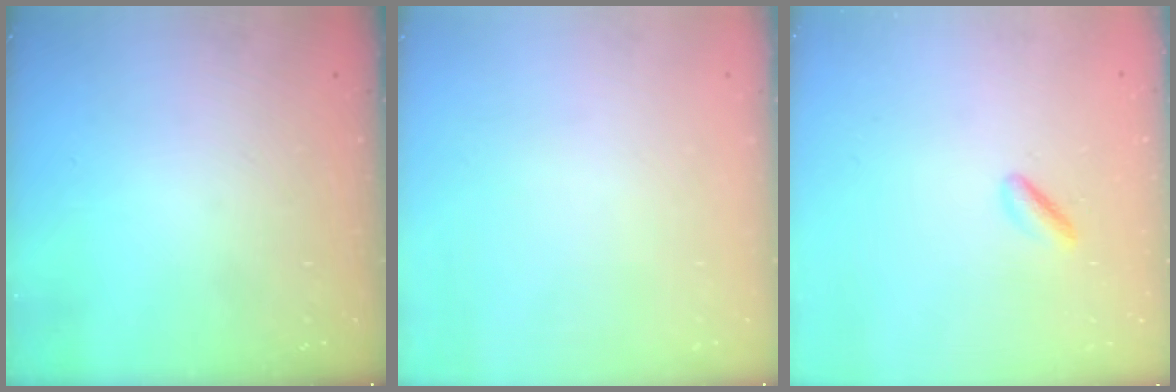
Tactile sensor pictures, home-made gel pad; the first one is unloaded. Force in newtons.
{"total": 0.0}
{"total": 3.0, "press": 2.9, "slide": 0.8}